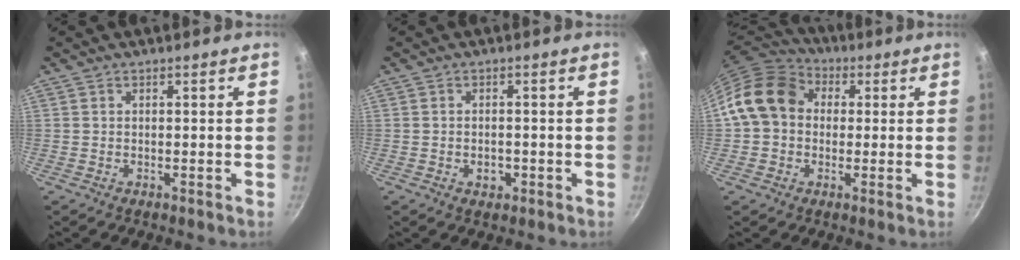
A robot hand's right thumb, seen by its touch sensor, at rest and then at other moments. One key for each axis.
{"total": 2.3, "fx": -0.8, "fy": 1.5, "fz": 1.5, "tx": -0.019, "ty": 0.004, "tz": -0.011}
{"total": 13.2, "fx": 1.7, "fy": 10.8, "fz": 7.4, "tx": -0.107, "ty": 0.030, "tz": 0.014}